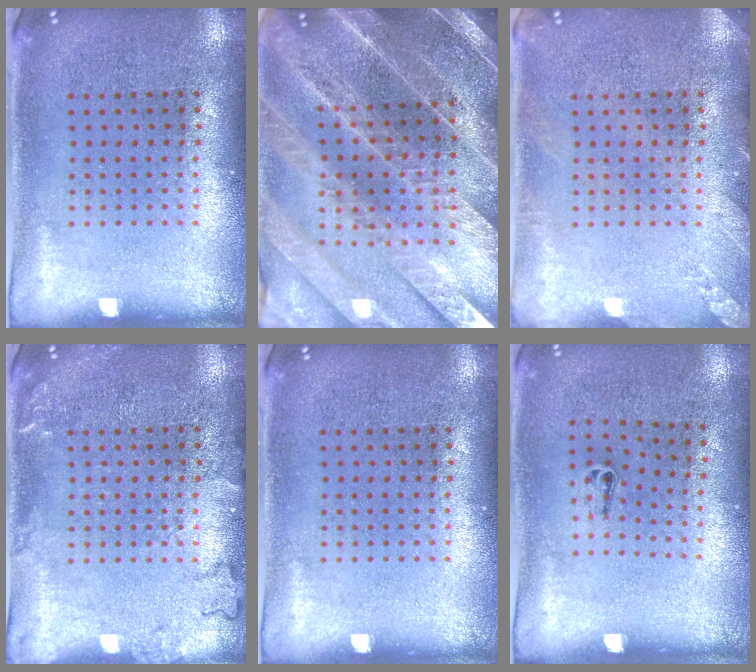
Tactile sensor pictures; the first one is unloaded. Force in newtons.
{"total": 4.0, "press": 3.7, "slide": 1.4}
{"total": 1.4, "press": 1.4, "slide": 0.2}
{"total": 1.7, "press": 1.6, "slide": 0.3}
{"total": 0.0}
{"total": 0.5, "press": 0.2, "slide": 0.5}